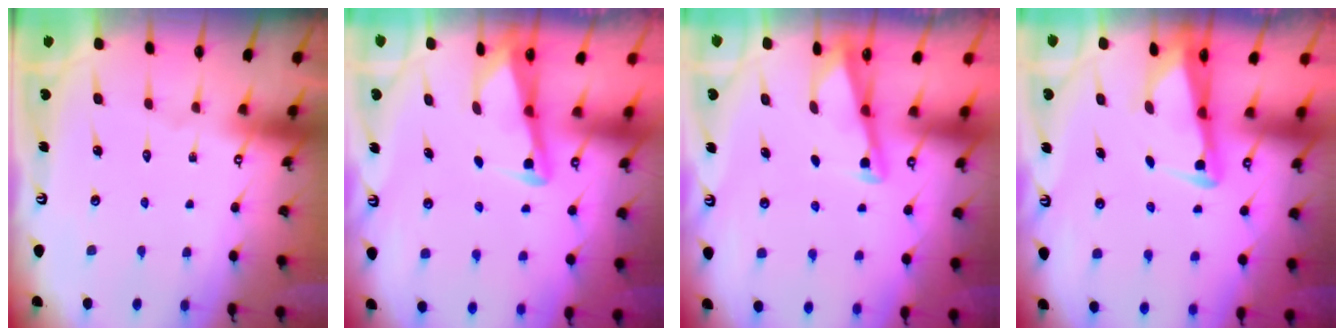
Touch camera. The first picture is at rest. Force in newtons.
{"total": 3.0, "press": 3.0, "slide": 0.4}
{"total": 2.9, "press": 2.9, "slide": 0.3}
{"total": 3.8, "press": 3.7, "slide": 0.6}